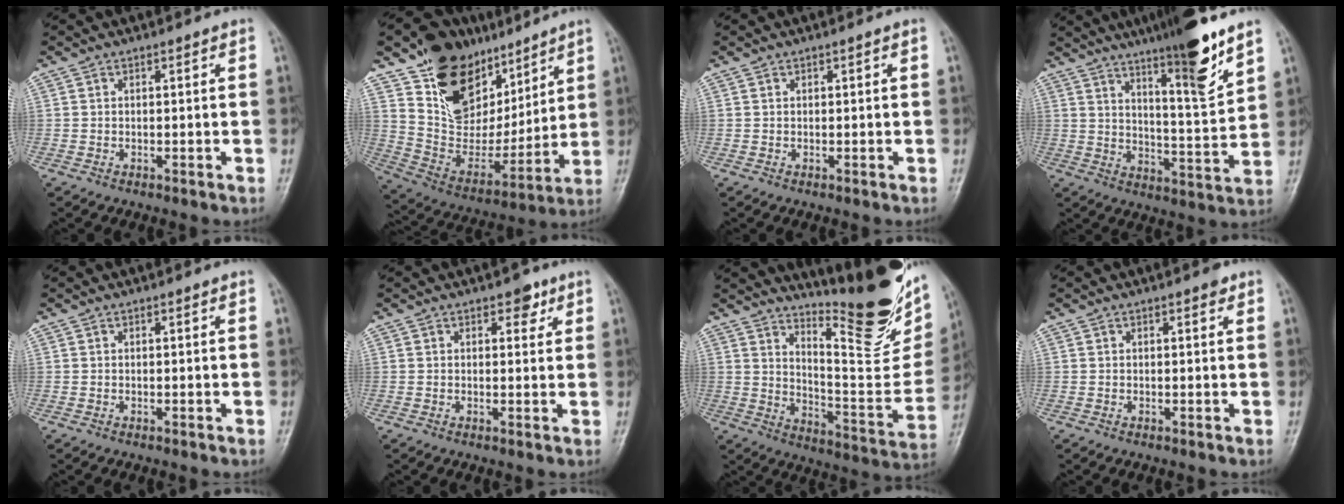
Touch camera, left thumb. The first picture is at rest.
{"total": 22.2, "force": [13.5, 13.8, 10.9], "torque": [-0.126, -0.060, 0.245]}
{"total": 0.0}
{"total": 14.6, "force": [10.0, 1.6, 10.5], "torque": [-0.147, -0.067, 0.161]}
{"total": 0.0}
{"total": 2.7, "force": [1.6, 1.7, 1.5], "torque": [0.000, -0.005, 0.018]}
{"total": 24.7, "force": [16.7, 6.4, 17.0], "torque": [-0.206, -0.112, 0.251]}
{"total": 1.1, "force": [0.6, 0.4, 0.7], "torque": [-0.008, -0.001, 0.006]}